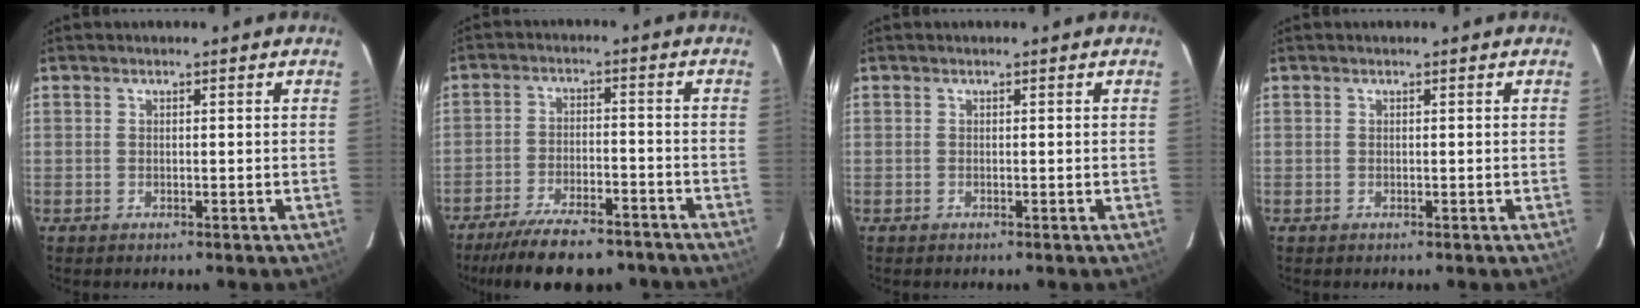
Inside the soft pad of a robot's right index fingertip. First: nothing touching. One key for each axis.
{"total": 15.9, "fx": -13.1, "fy": 4.9, "fz": 7.4, "tx": -0.154, "ty": -0.010, "tz": -0.192}
{"total": 0.0}
{"total": 0.0}